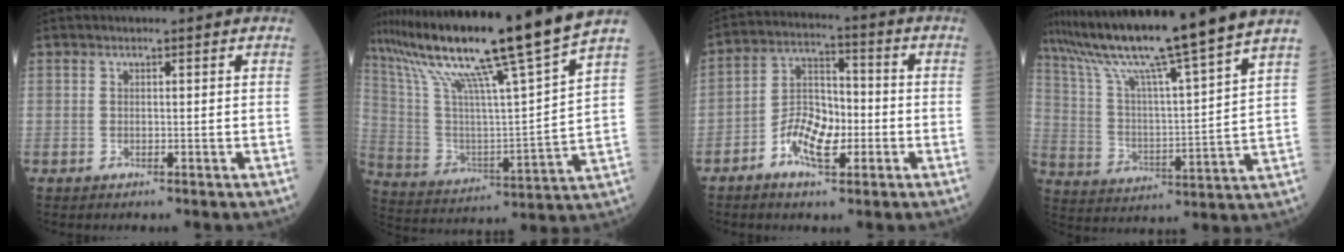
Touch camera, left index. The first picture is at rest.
{"total": 23.2, "force": [18.0, -2.2, 14.5], "torque": [-0.253, -0.018, 0.304]}
{"total": 8.8, "force": [-3.5, 4.1, 6.9], "torque": [-0.137, 0.013, -0.066]}
{"total": 19.9, "force": [16.6, -2.7, 10.6], "torque": [-0.186, -0.020, 0.264]}